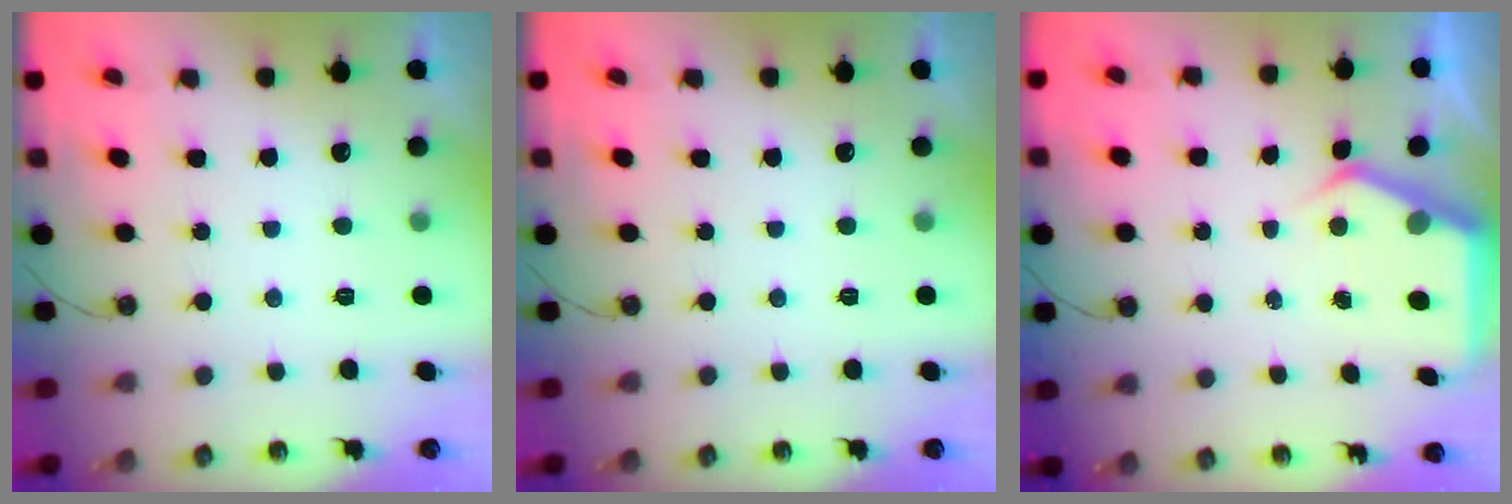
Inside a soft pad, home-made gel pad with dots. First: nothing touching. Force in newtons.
{"total": 0.0}
{"total": 4.4, "press": 4.4, "slide": 0.4}